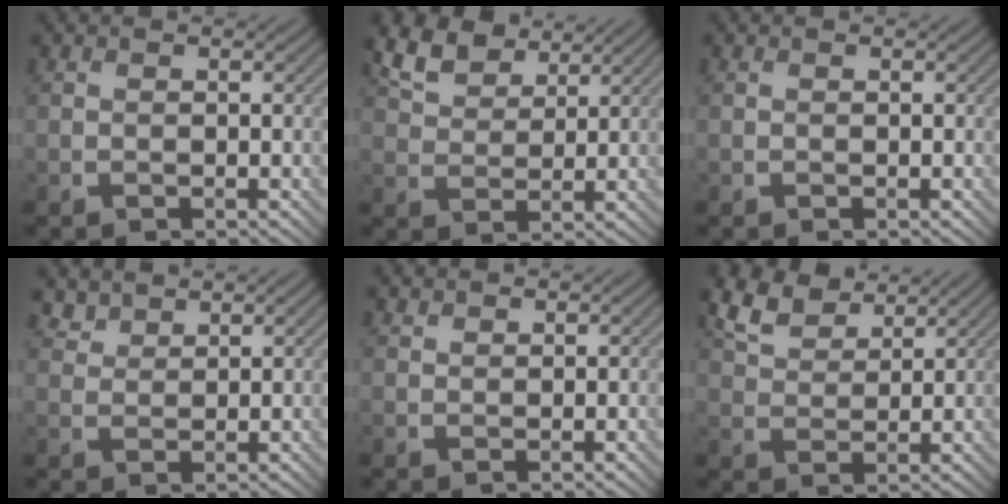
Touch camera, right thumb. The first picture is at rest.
{"total": 7.6, "force": [5.4, 3.5, 3.9], "torque": [-0.096, 0.013, 0.108]}
{"total": 0.0}
{"total": 2.7, "force": [2.4, 0.9, 0.8], "torque": [-0.020, 0.000, 0.060]}
{"total": 0.9, "force": [0.8, 0.2, 0.2], "torque": [-0.006, 0.002, 0.019]}
{"total": 6.8, "force": [5.2, 2.8, 3.5], "torque": [-0.085, 0.015, 0.104]}